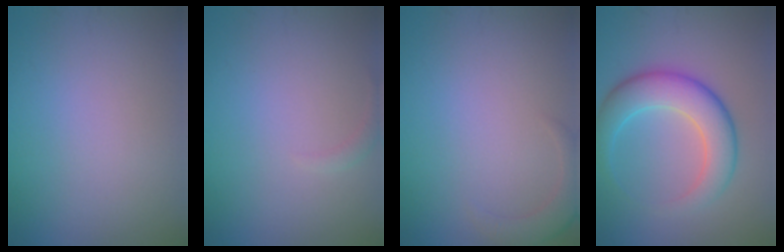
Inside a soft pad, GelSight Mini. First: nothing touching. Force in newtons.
{"total": 0.8, "press": 0.7, "slide": 0.1}
{"total": 2.3, "press": 2.3, "slide": 0.4}
{"total": 6.0, "press": 6.0, "slide": 0.2}